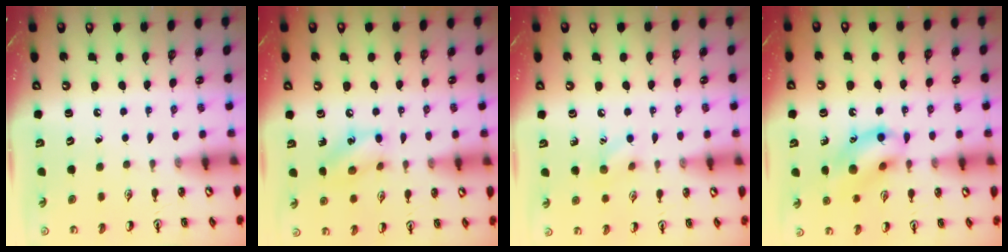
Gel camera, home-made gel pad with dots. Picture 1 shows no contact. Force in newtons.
{"total": 9.6, "press": 9.5, "slide": 1.2}
{"total": 6.7, "press": 6.4, "slide": 2.0}
{"total": 13.0, "press": 12.8, "slide": 2.1}